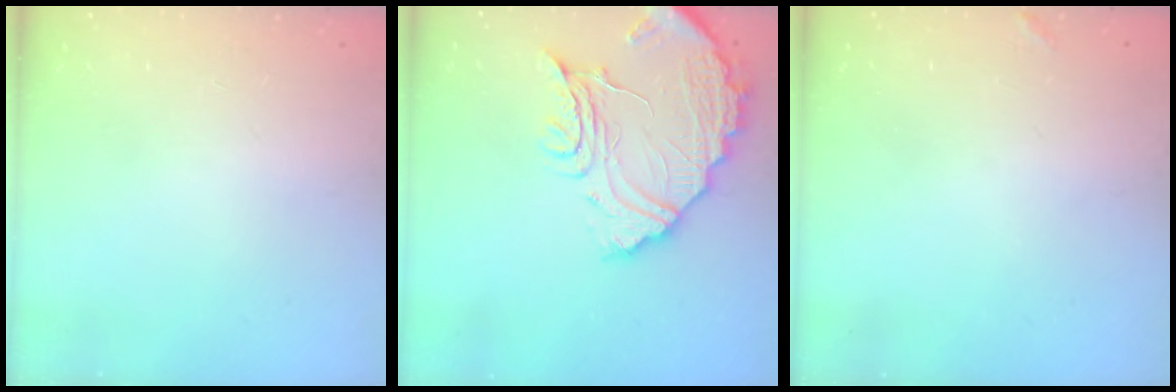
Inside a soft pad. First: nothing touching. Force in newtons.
{"total": 15.9, "press": 15.8, "slide": 1.2}
{"total": 4.1, "press": 4.1, "slide": 0.1}